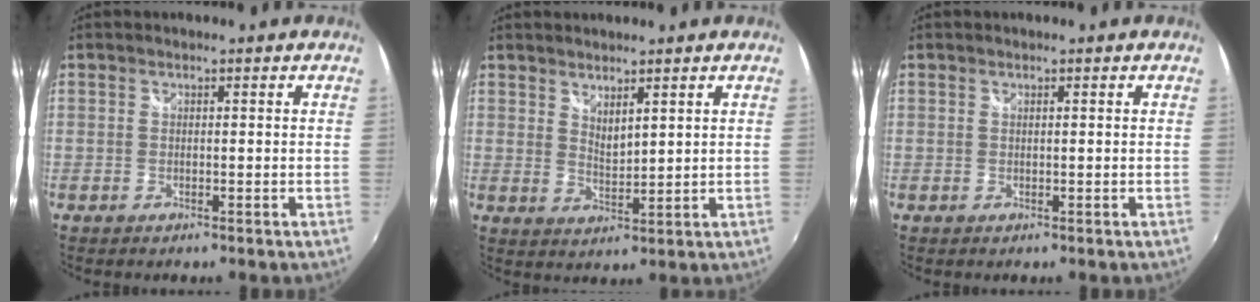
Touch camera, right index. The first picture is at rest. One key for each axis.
{"total": 3.6, "fx": 2.8, "fy": 1.1, "fz": 2.0, "tx": -0.032, "ty": -0.006, "tz": 0.049}
{"total": 0.0}